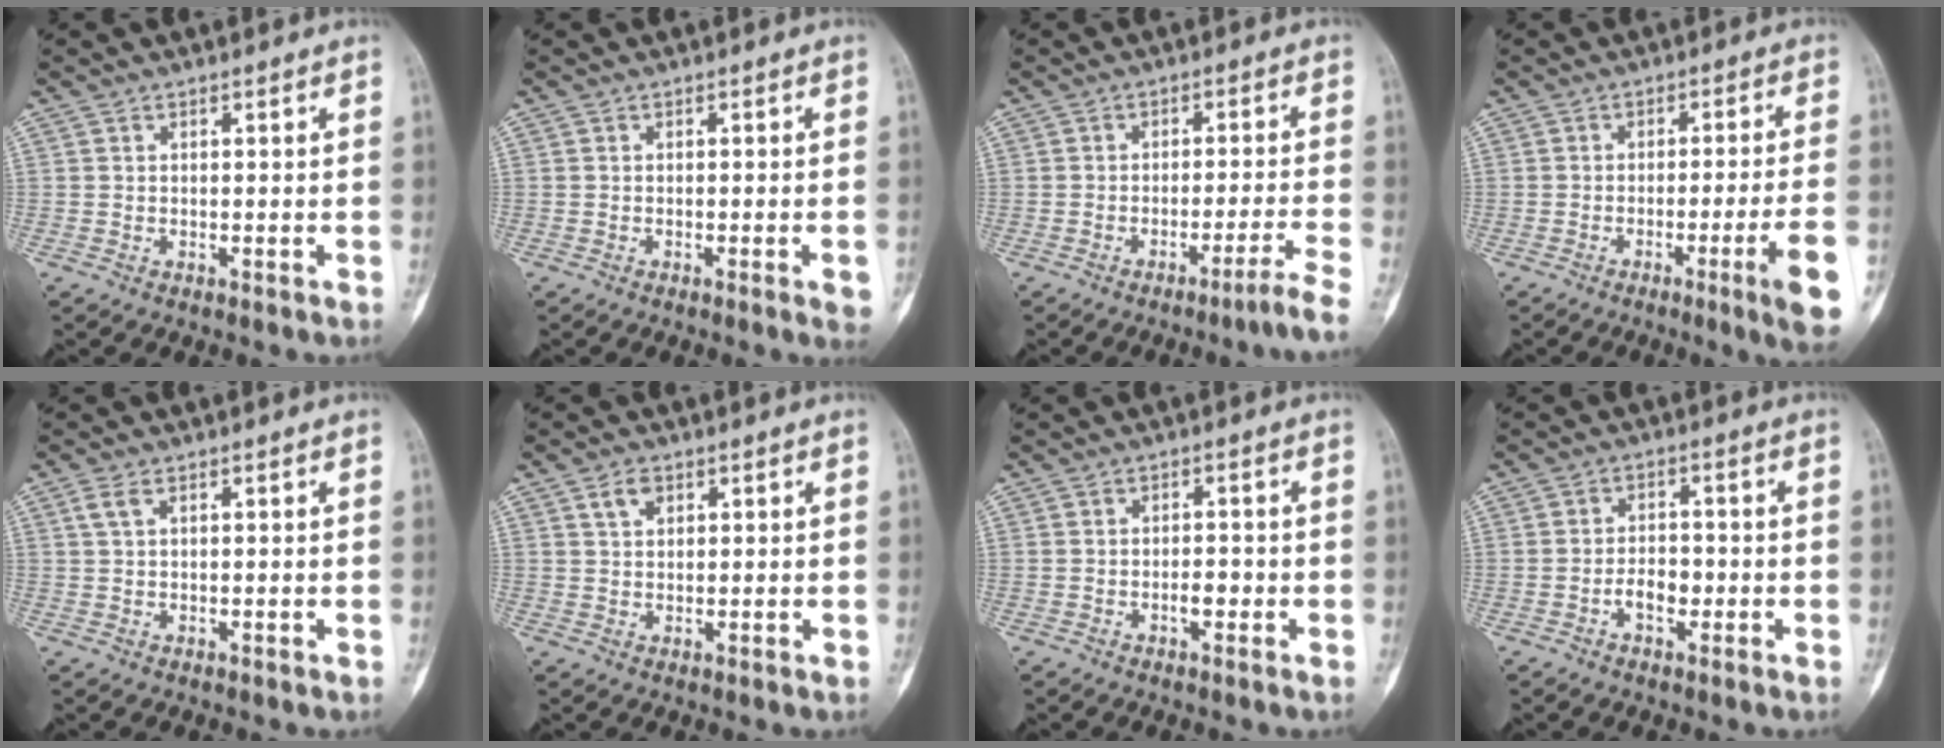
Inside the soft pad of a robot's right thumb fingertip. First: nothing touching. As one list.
[{"total": 3.0, "force": [-1.1, 0.3, 2.7], "torque": [-0.035, 0.000, -0.013]}, {"total": 5.7, "force": [-4.0, -1.3, 3.8], "torque": [-0.066, 0.022, -0.063]}, {"total": 10.0, "force": [-4.2, -0.3, 9.0], "torque": [-0.130, 0.004, -0.055]}, {"total": 2.0, "force": [0.8, 0.9, 1.6], "torque": [-0.043, 0.010, 0.021]}, {"total": 3.0, "force": [1.5, 1.9, 1.8], "torque": [-0.026, -0.002, 0.028]}, {"total": 2.3, "force": [-0.8, 1.1, 1.8], "torque": [-0.024, 0.005, -0.012]}, {"total": 3.9, "force": [-1.4, 2.2, 2.9], "torque": [-0.041, 0.013, -0.025]}]